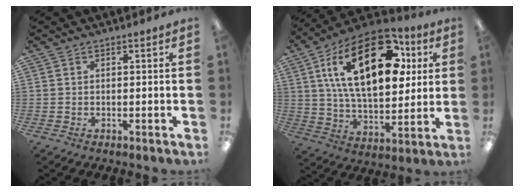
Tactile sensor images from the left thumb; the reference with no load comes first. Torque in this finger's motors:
{"motor_torque": [2.68, 2.33, 2.42, -0.35, 0.71]}